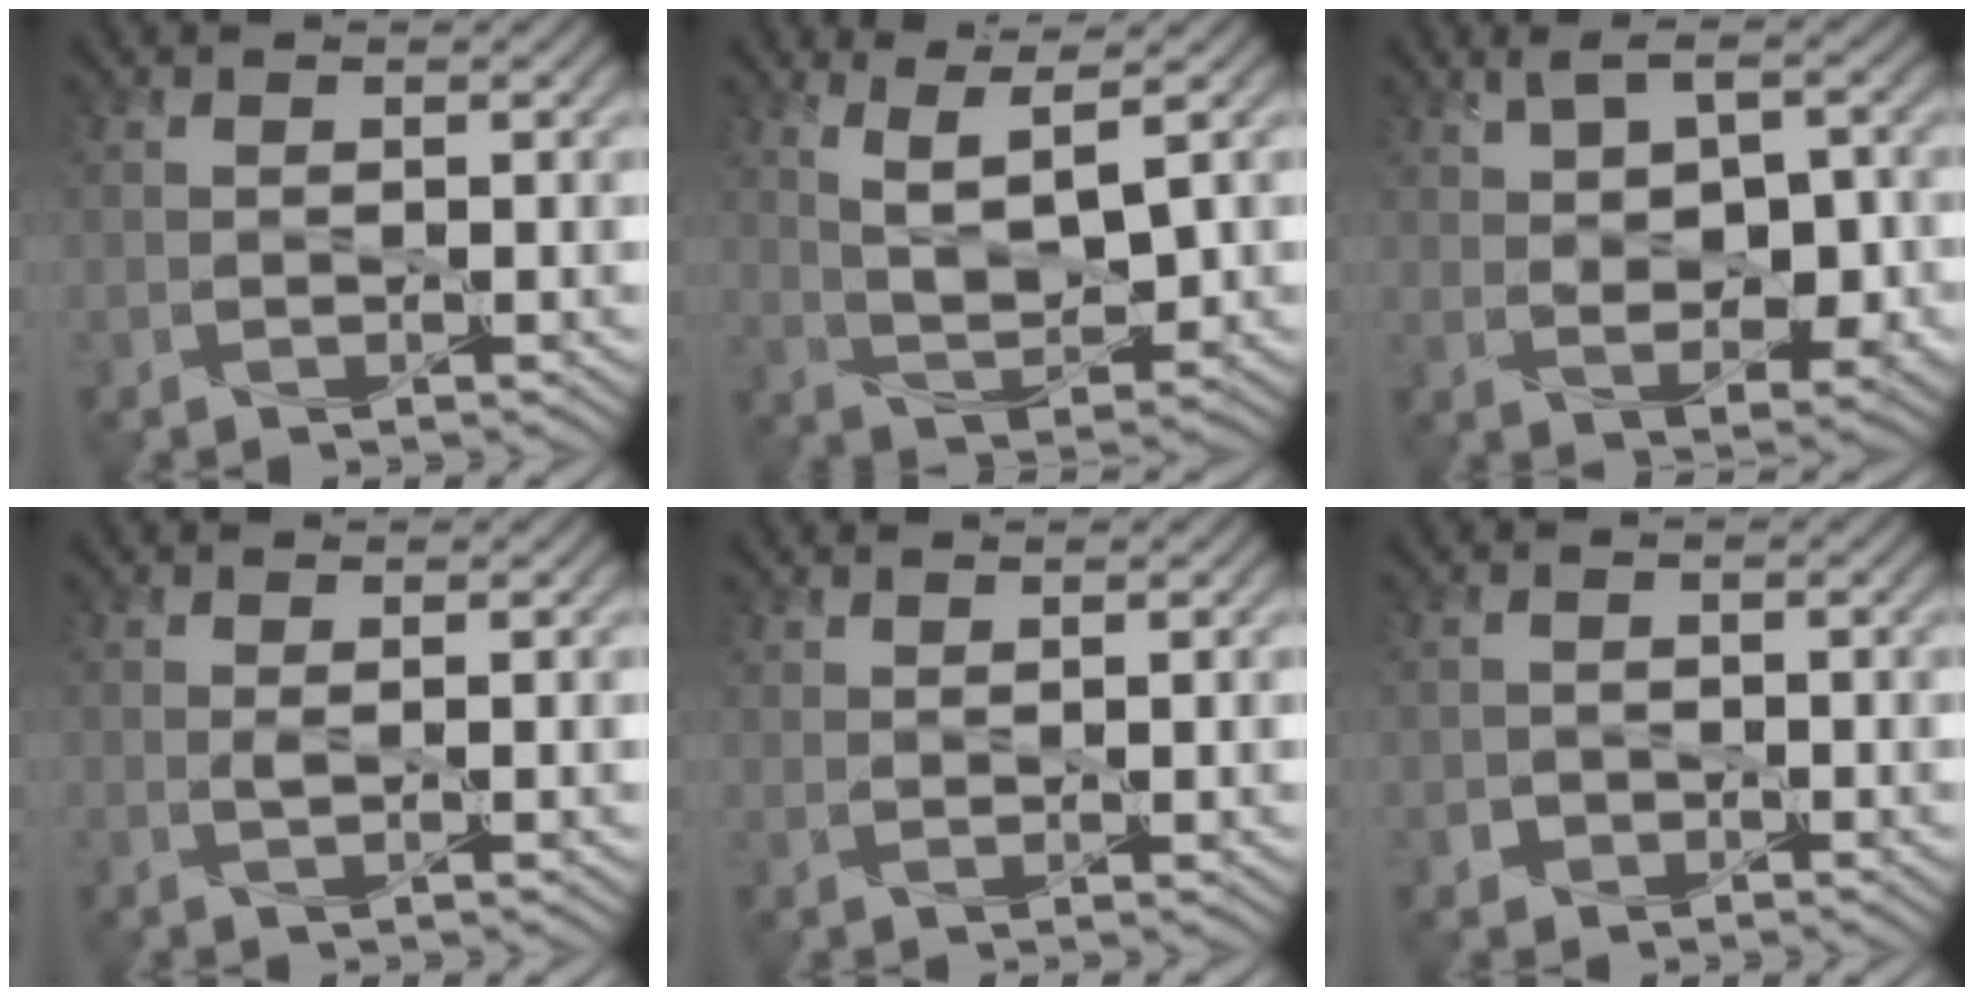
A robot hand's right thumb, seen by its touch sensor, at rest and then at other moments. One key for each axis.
{"total": 5.8, "fx": 3.0, "fy": 1.7, "fz": 4.8, "tx": -0.103, "ty": -0.002, "tz": 0.062}
{"total": 6.9, "fx": 1.1, "fy": 3.6, "fz": 5.8, "tx": -0.099, "ty": 0.003, "tz": 0.023}
{"total": 0.7, "fx": 0.0, "fy": -0.2, "fz": 0.7, "tx": -0.019, "ty": 0.000, "tz": 0.001}
{"total": 1.1, "fx": 1.0, "fy": 0.1, "fz": 0.5, "tx": -0.013, "ty": 0.003, "tz": 0.025}
{"total": 1.5, "fx": -1.0, "fy": 1.1, "fz": 0.2, "tx": -0.002, "ty": -0.002, "tz": -0.021}